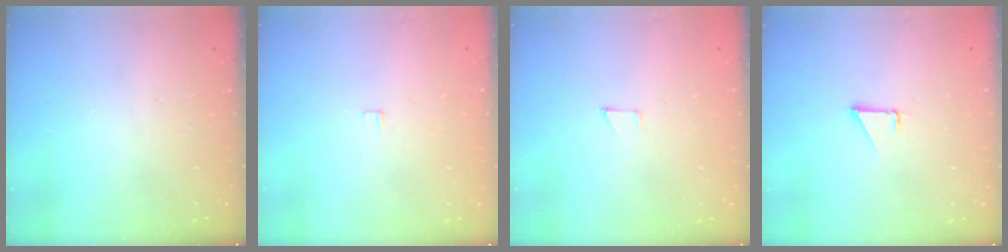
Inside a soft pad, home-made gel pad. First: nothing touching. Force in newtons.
{"total": 3.9, "press": 3.8, "slide": 0.4}
{"total": 2.7, "press": 2.7, "slide": 0.2}
{"total": 1.3, "press": 1.3, "slide": 0.1}